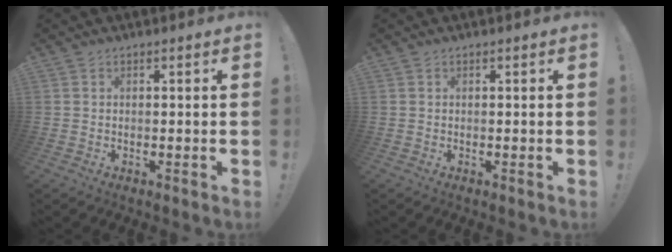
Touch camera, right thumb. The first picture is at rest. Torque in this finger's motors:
{"motor_torque": [-0.12, 0.12, -0.11, 0.11, 0.05]}